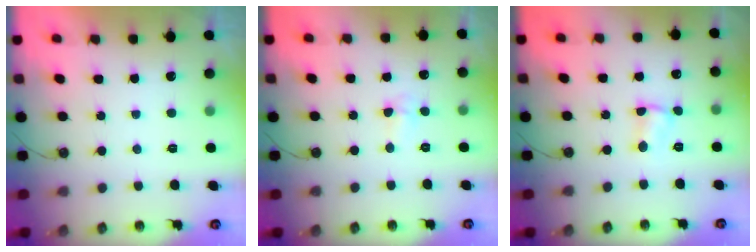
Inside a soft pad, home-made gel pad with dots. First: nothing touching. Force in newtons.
{"total": 3.0, "press": 2.9, "slide": 0.7}
{"total": 2.9, "press": 2.8, "slide": 0.3}